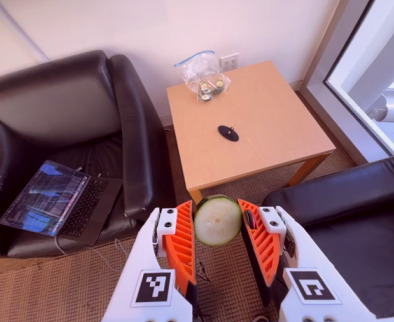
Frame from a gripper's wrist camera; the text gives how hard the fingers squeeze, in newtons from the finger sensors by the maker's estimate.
{"total": 10.3, "left": 10.4, "right": 10.2}